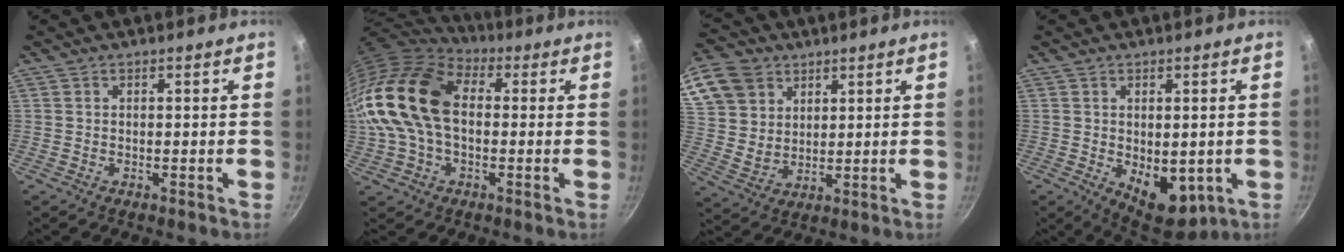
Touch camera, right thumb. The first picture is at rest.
{"total": 20.4, "force": [1.1, 13.4, 15.4], "torque": [-0.305, 0.029, 0.008]}
{"total": 16.3, "force": [8.1, 12.4, 6.9], "torque": [-0.144, -0.004, 0.161]}
{"total": 10.0, "force": [-1.7, 5.8, 8.0], "torque": [-0.083, -0.013, -0.006]}